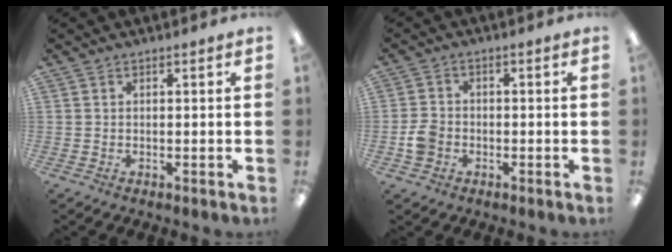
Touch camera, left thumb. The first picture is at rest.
{"total": 4.3, "force": [-1.6, 3.4, 2.1], "torque": [-0.040, 0.008, -0.029]}